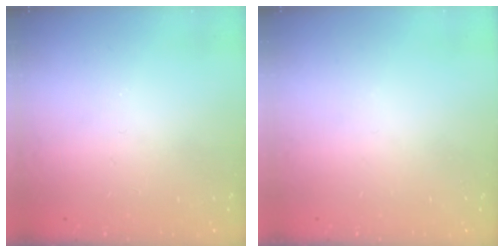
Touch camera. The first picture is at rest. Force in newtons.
{"total": 0.0}